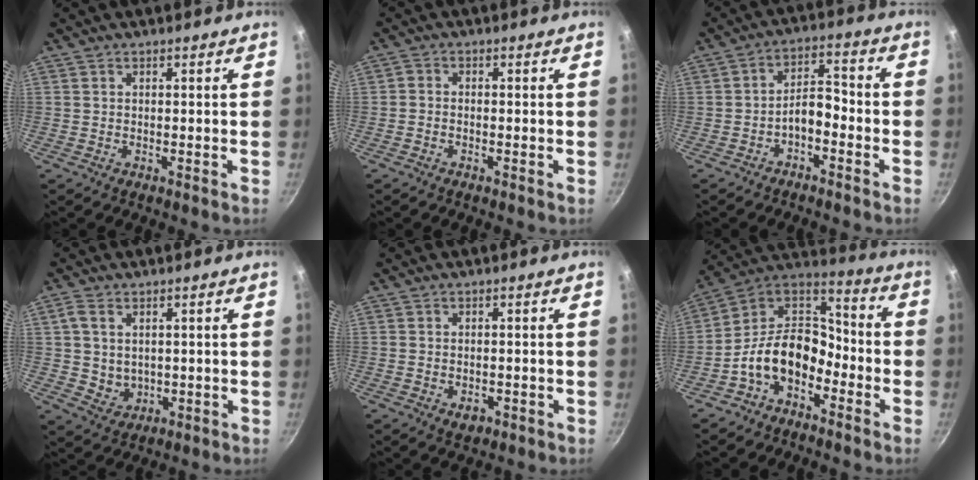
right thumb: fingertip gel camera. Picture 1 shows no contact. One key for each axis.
{"total": 1.5, "fx": -1.0, "fy": 0.8, "fz": 0.7, "tx": -0.017, "ty": 0.012, "tz": -0.023}
{"total": 5.5, "fx": -2.9, "fy": 2.8, "fz": 3.8, "tx": -0.048, "ty": 0.046, "tz": -0.050}
{"total": 5.4, "fx": 1.1, "fy": 4.2, "fz": 3.1, "tx": -0.049, "ty": -0.010, "tz": 0.030}
{"total": 2.6, "fx": -0.9, "fy": 1.8, "fz": 1.6, "tx": -0.022, "ty": 0.001, "tz": -0.010}
{"total": 14.3, "fx": -6.3, "fy": 9.4, "fz": 8.8, "tx": -0.117, "ty": 0.077, "tz": -0.141}